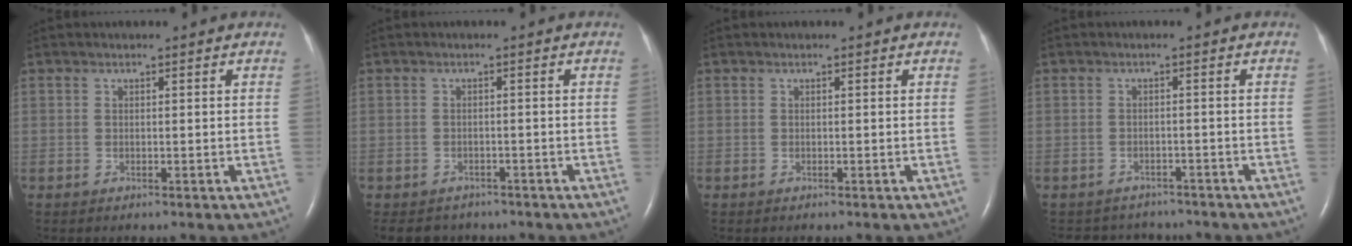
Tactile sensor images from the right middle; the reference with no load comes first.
{"total": 5.4, "force": [-4.6, 2.7, 0.6], "torque": [-0.009, -0.001, -0.059]}
{"total": 0.0}
{"total": 5.9, "force": [-5.5, 2.2, 0.0], "torque": [-0.003, 0.008, -0.068]}